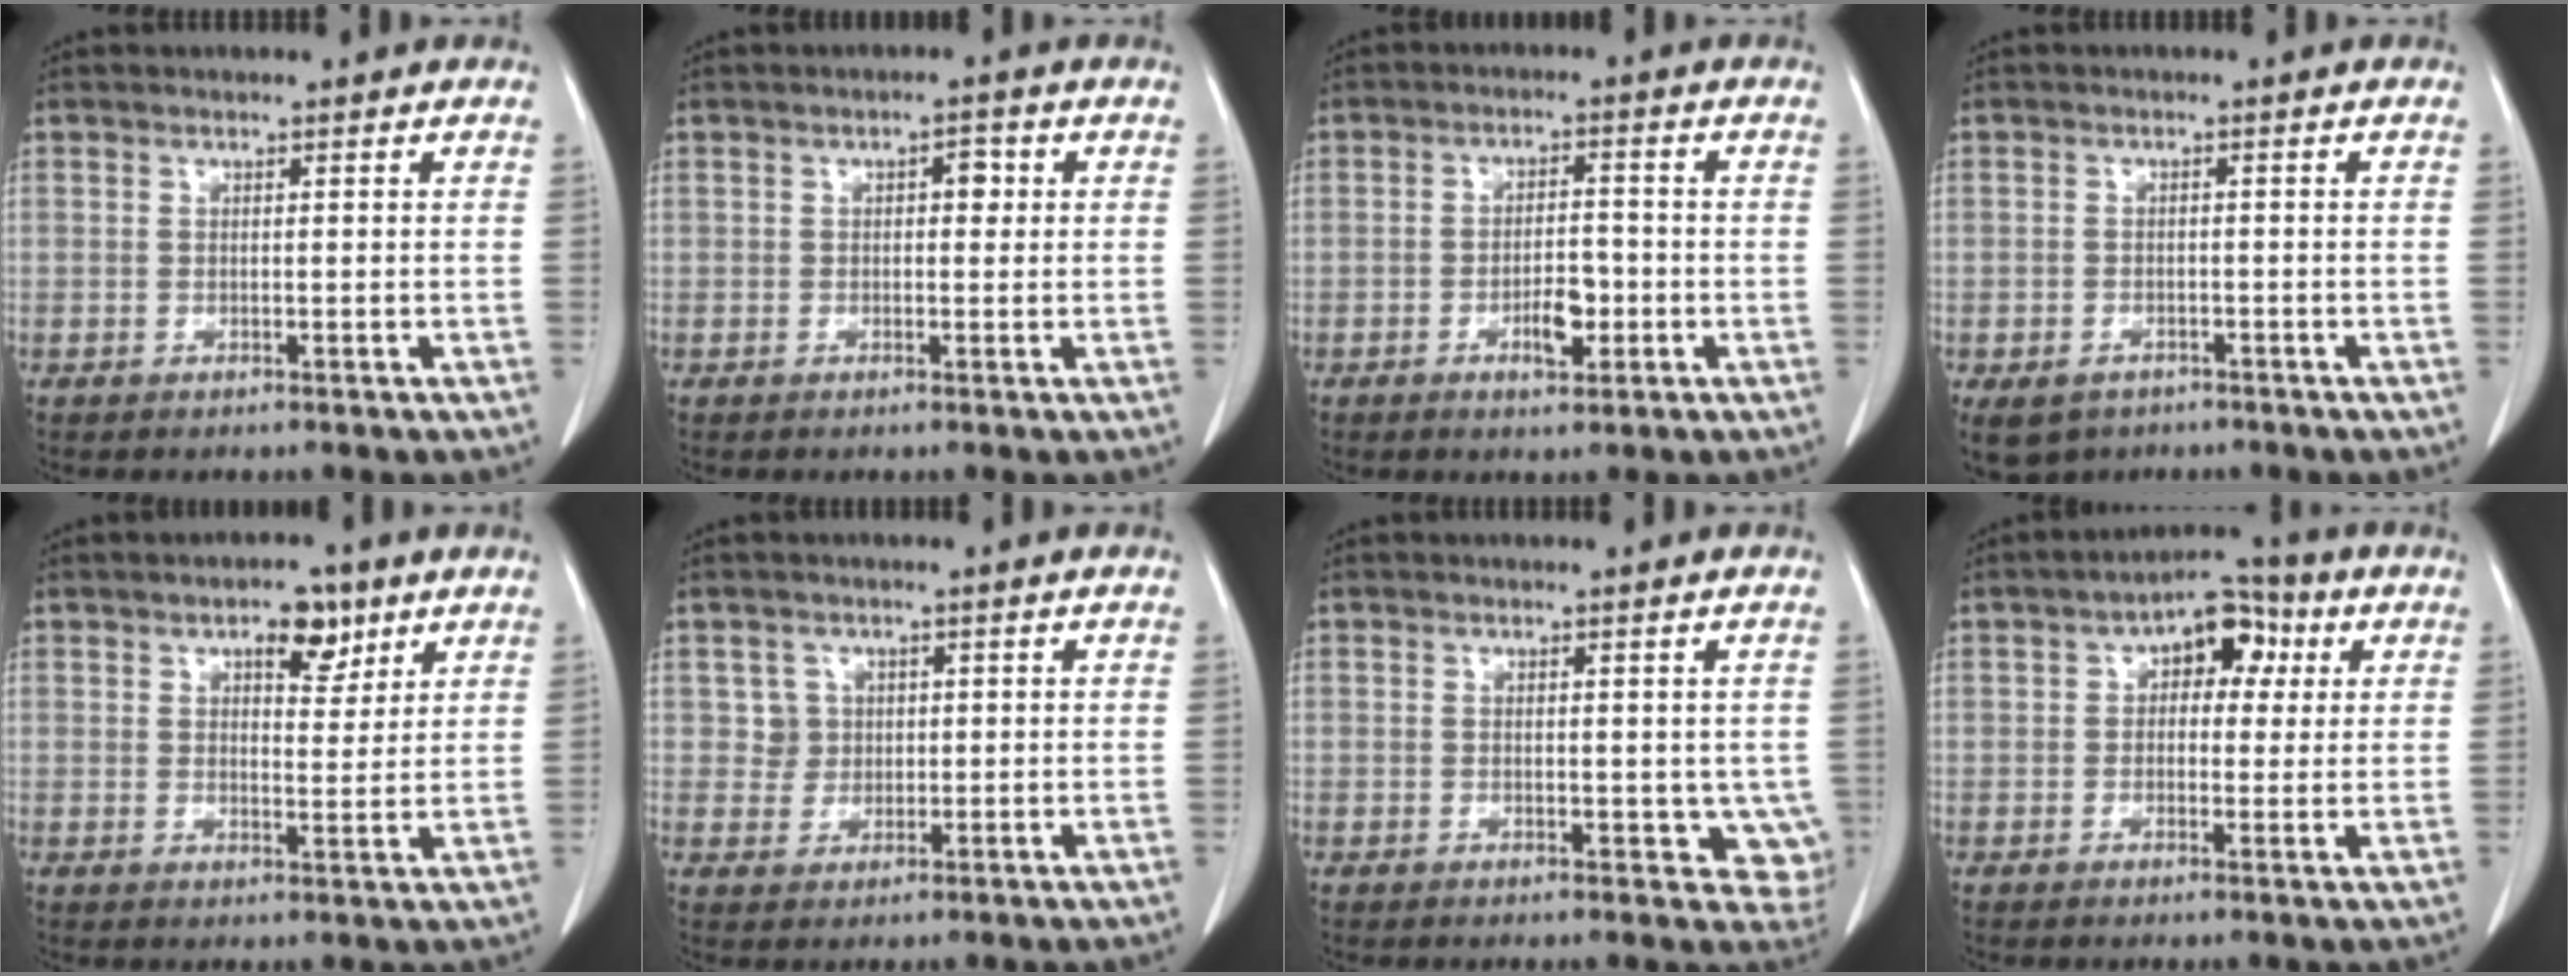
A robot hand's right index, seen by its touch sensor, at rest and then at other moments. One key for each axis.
{"total": 2.1, "fx": 0.5, "fy": 1.1, "fz": 1.8, "tx": -0.022, "ty": 0.010, "tz": 0.005}
{"total": 4.6, "fx": -1.7, "fy": 1.8, "fz": 3.9, "tx": -0.064, "ty": 0.004, "tz": -0.025}
{"total": 6.1, "fx": -3.9, "fy": 4.1, "fz": 2.1, "tx": -0.036, "ty": 0.000, "tz": -0.053}
{"total": 5.4, "fx": 3.2, "fy": 2.5, "fz": 3.5, "tx": -0.049, "ty": 0.003, "tz": 0.045}
{"total": 2.8, "fx": 0.8, "fy": 2.7, "fz": 0.1, "tx": 0.008, "ty": 0.004, "tz": 0.014}
{"total": 4.8, "fx": 0.2, "fy": 2.9, "fz": 3.8, "tx": -0.021, "ty": -0.007, "tz": 0.004}
{"total": 7.2, "fx": 2.2, "fy": 4.2, "fz": 5.4, "tx": -0.069, "ty": 0.031, "tz": 0.027}